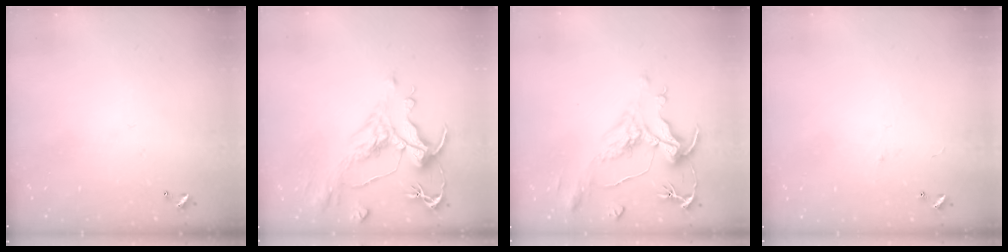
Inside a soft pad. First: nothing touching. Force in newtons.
{"total": 2.6, "press": 2.1, "slide": 1.6}
{"total": 1.6, "press": 0.1, "slide": 1.6}
{"total": 0.6, "press": 0.0, "slide": 0.6}